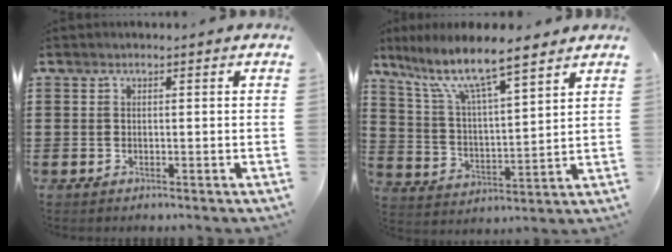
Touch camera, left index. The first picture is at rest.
{"total": 8.6, "force": [6.7, 1.6, 5.1], "torque": [-0.126, -0.031, 0.111]}